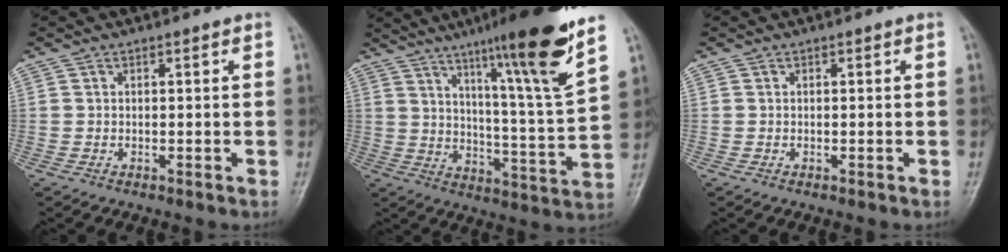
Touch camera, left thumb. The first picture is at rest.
{"total": 19.6, "force": [12.5, 0.6, 15.0], "torque": [-0.205, -0.065, 0.192]}
{"total": 0.0}